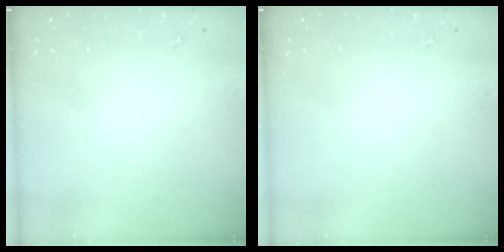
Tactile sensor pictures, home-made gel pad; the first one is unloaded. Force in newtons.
{"total": 0.0}